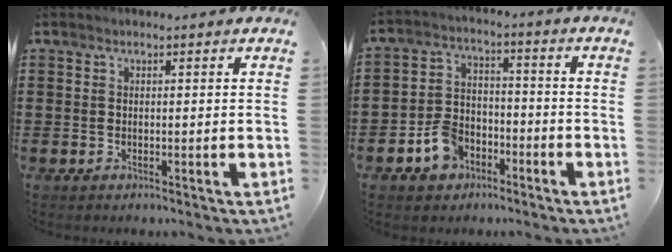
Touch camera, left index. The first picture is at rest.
{"total": 6.3, "force": [-3.9, 4.2, 2.5], "torque": [-0.064, 0.018, -0.076]}